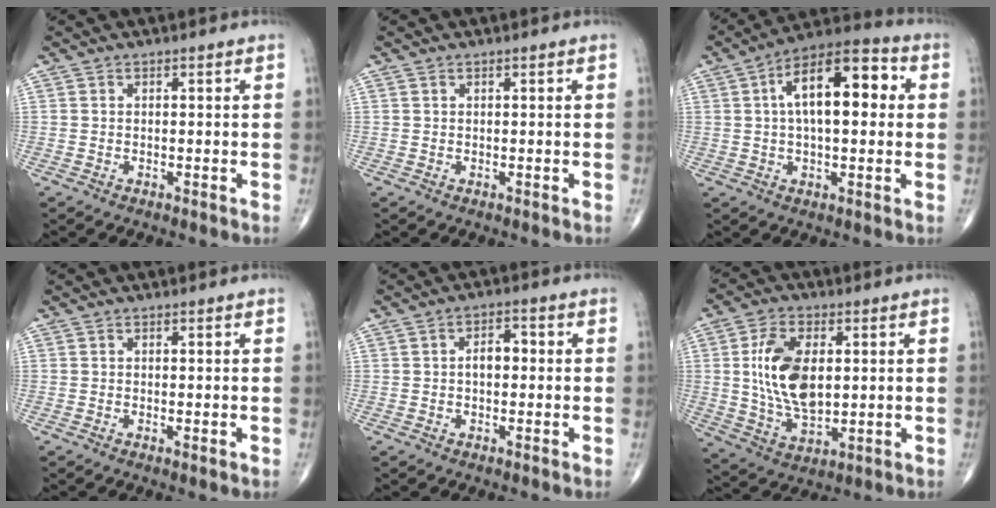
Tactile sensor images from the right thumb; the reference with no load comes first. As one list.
[{"total": 0.0}, {"total": 16.1, "force": [2.9, 7.4, 14.0], "torque": [-0.206, 0.029, 0.038]}, {"total": 0.8, "force": [-0.1, 0.1, 0.8], "torque": [-0.015, -0.005, -0.002]}, {"total": 4.0, "force": [0.1, 2.4, 3.2], "torque": [-0.044, 0.015, -0.004]}, {"total": 14.0, "force": [1.9, 7.8, 11.4], "torque": [-0.208, -0.010, 0.041]}]